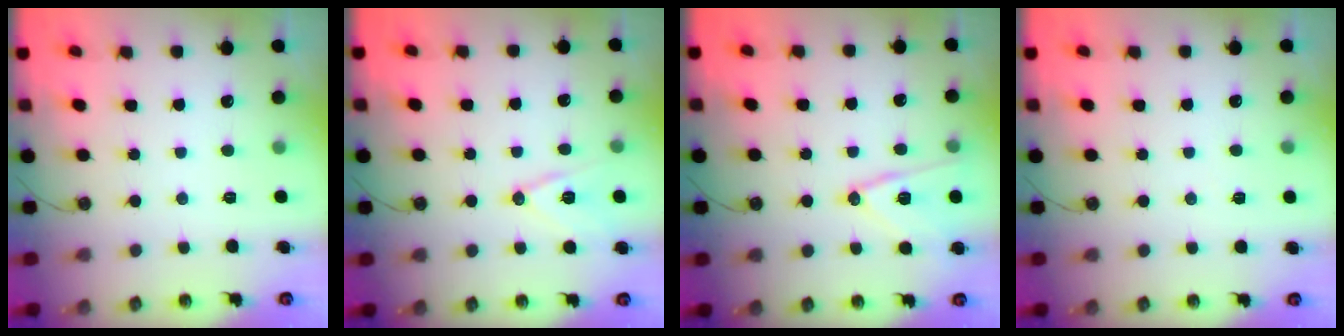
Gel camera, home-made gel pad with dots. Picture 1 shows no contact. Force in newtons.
{"total": 10.7, "press": 10.1, "slide": 3.4}
{"total": 12.8, "press": 12.8, "slide": 0.5}
{"total": 3.4, "press": 2.6, "slide": 2.1}